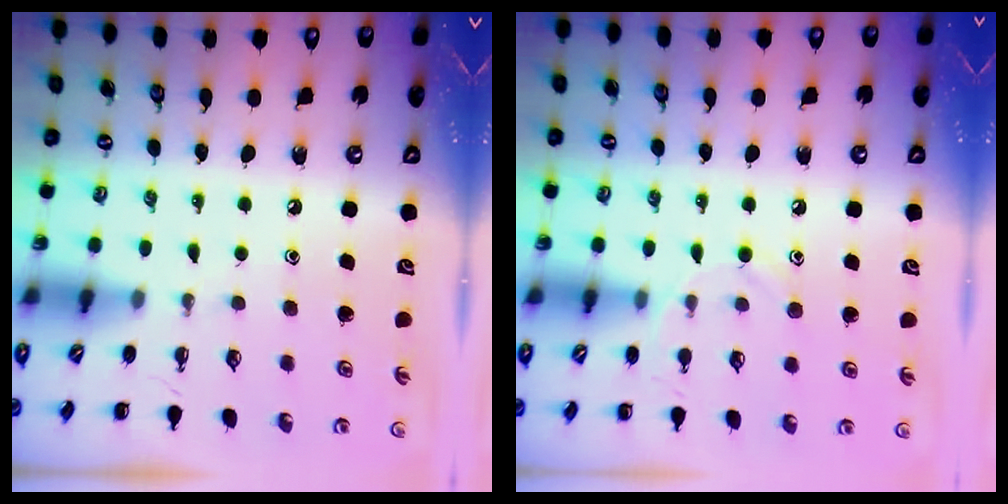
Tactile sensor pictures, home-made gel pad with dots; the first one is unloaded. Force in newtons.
{"total": 8.8, "press": 8.5, "slide": 2.3}